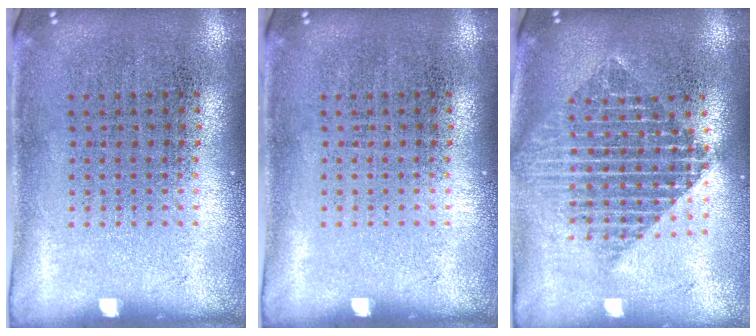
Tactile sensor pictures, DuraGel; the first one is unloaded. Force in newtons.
{"total": 0.0}
{"total": 2.2, "press": 1.8, "slide": 1.3}